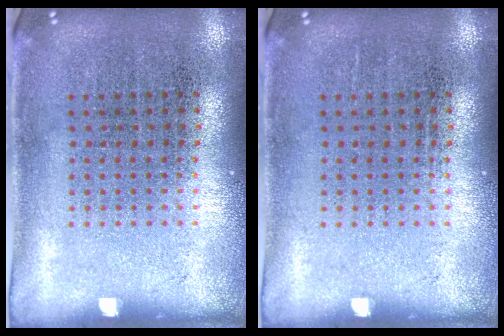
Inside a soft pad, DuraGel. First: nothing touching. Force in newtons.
{"total": 0.0}